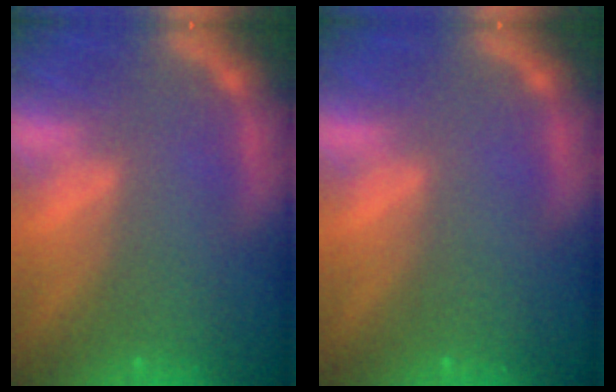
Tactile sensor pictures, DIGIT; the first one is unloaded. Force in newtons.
{"total": 0.0}